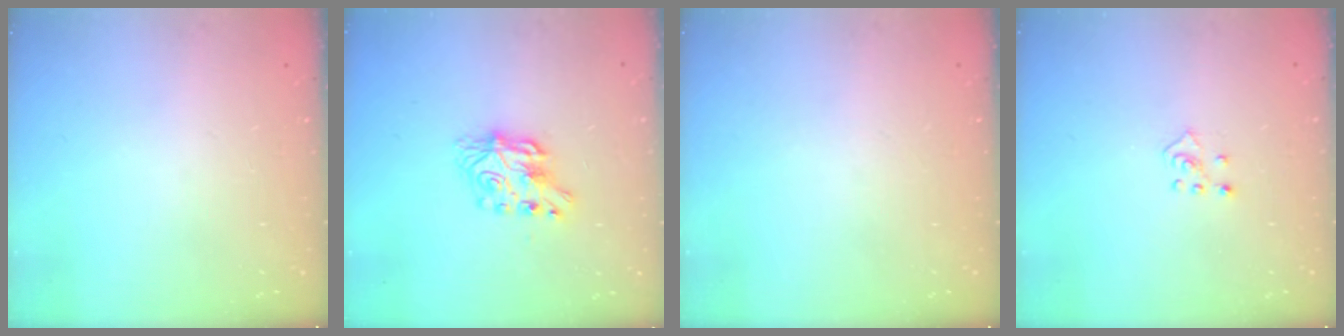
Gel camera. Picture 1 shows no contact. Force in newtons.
{"total": 7.7, "press": 7.7, "slide": 0.7}
{"total": 0.0}
{"total": 2.3, "press": 2.3, "slide": 0.5}